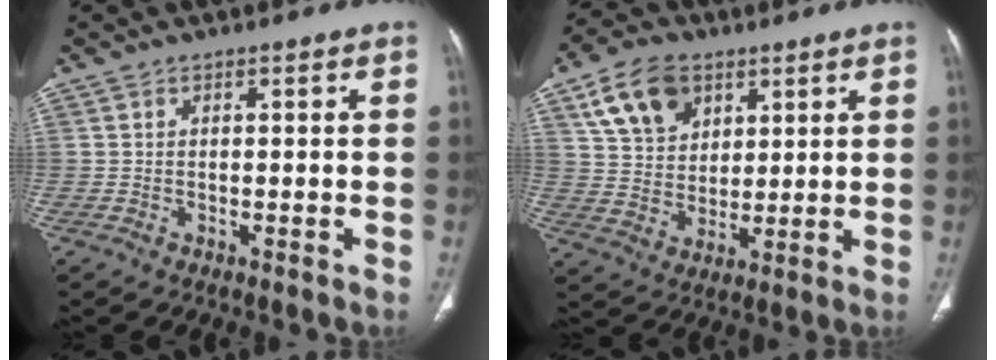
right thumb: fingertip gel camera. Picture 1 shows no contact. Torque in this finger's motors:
{"motor_torque": [-0.80, 1.23, 0.30, -0.26, 0.07]}